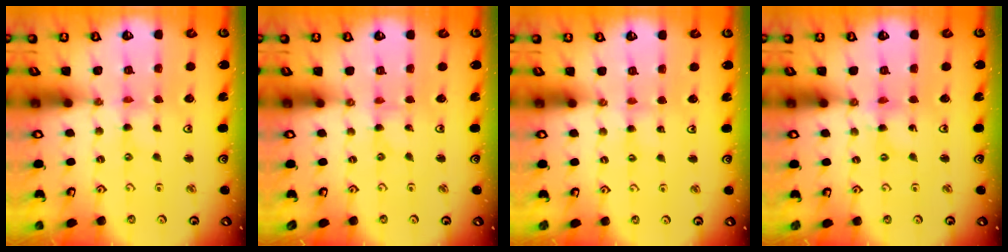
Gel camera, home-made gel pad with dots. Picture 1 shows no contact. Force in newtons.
{"total": 0.0}
{"total": 2.6, "press": 2.6, "slide": 0.3}
{"total": 2.0, "press": 2.0, "slide": 0.2}